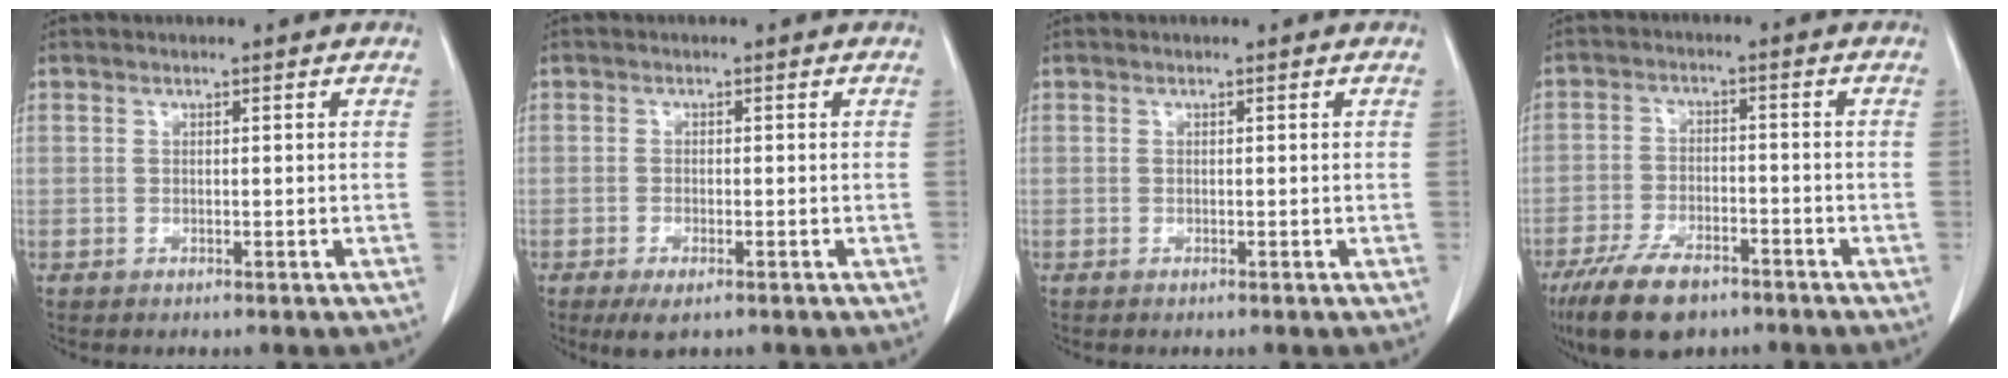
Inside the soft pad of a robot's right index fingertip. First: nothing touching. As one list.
[{"total": 3.1, "force": [-1.9, 1.0, 2.3], "torque": [-0.041, -0.005, -0.025]}, {"total": 0.0}, {"total": 9.7, "force": [-6.9, 3.9, 5.6], "torque": [-0.108, -0.012, -0.120]}]